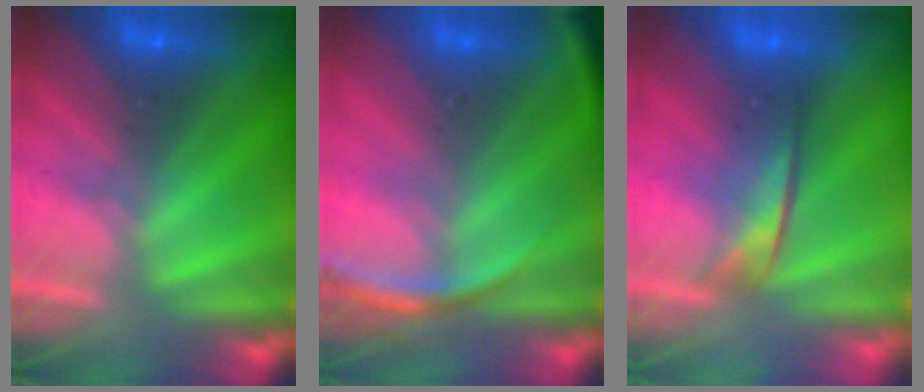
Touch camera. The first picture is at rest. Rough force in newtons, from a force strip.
{"total": 2.8}
{"total": 2.1}